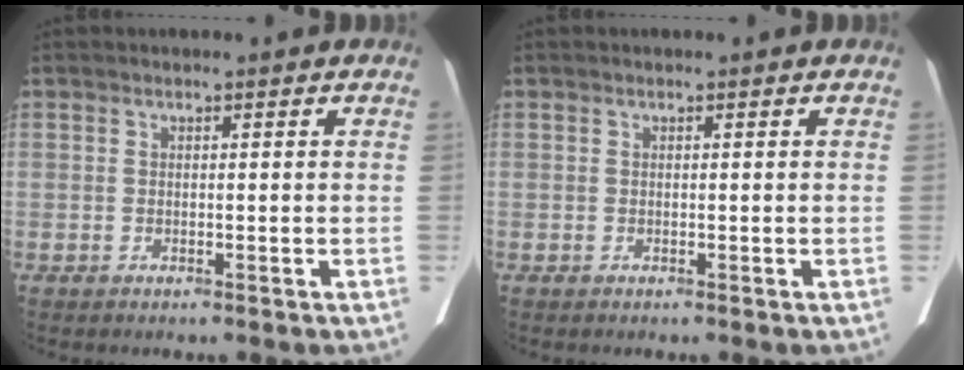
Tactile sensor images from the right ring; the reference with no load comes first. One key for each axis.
{"total": 0.0}